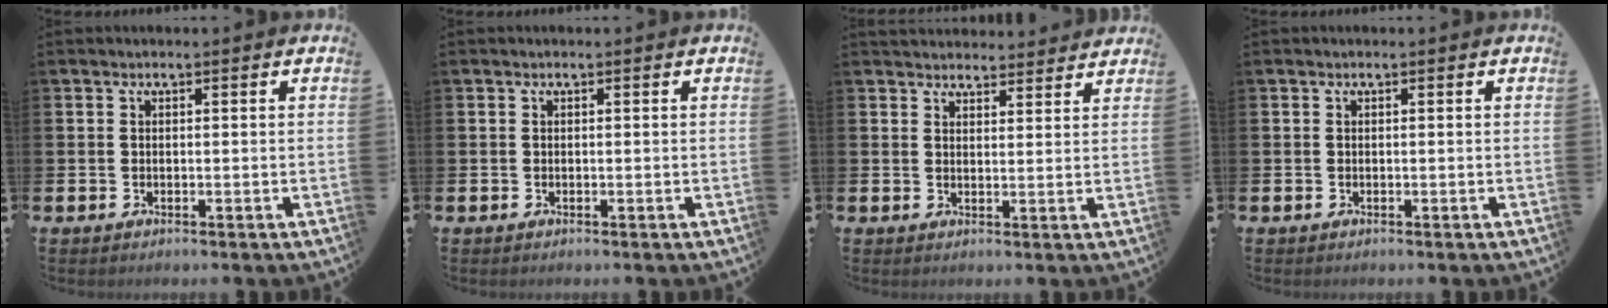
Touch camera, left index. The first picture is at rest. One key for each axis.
{"total": 0.0}
{"total": 3.3, "fx": 3.2, "fy": 0.8, "fz": -0.1, "tx": 0.005, "ty": -0.019, "tz": 0.058}
{"total": 0.0}